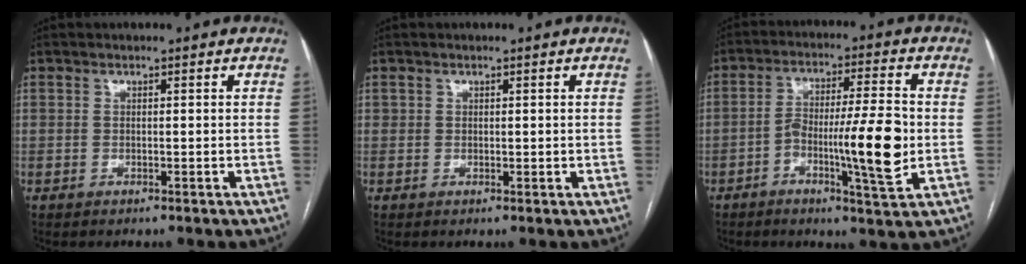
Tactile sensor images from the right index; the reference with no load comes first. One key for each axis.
{"total": 0.9, "fx": 0.5, "fy": 0.7, "fz": 0.1, "tx": 0.010, "ty": -0.001, "tz": 0.006}
{"total": 11.0, "fx": -2.5, "fy": 1.0, "fz": 10.6, "tx": -0.177, "ty": 0.003, "tz": -0.041}